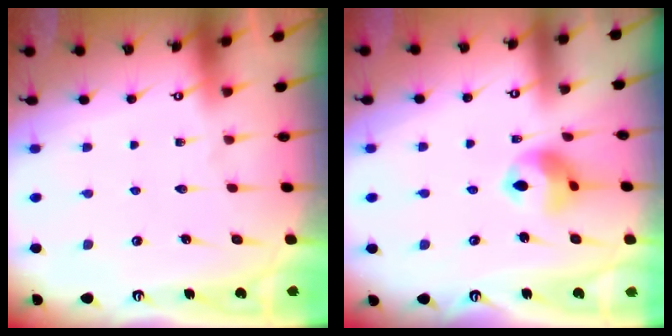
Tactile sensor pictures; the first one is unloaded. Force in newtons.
{"total": 9.9, "press": 9.8, "slide": 1.2}